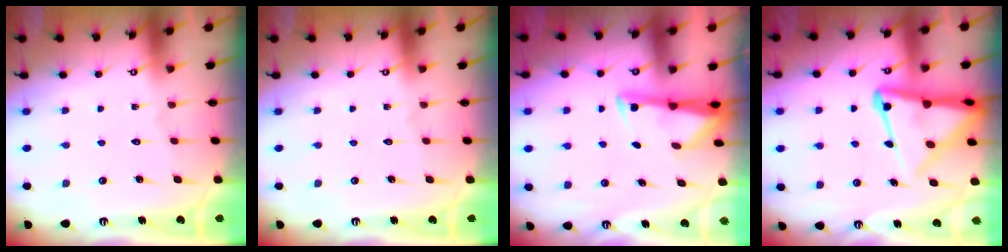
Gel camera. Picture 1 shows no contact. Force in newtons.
{"total": 0.0}
{"total": 3.2, "press": 3.2, "slide": 0.4}
{"total": 12.1, "press": 12.0, "slide": 1.3}